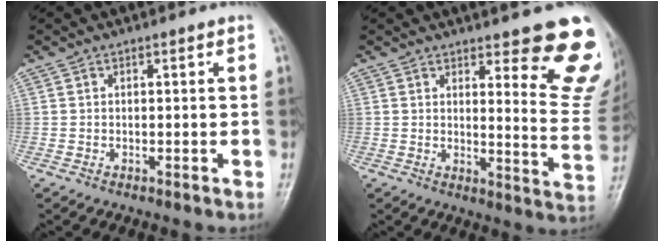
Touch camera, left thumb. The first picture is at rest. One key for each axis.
{"total": 14.1, "fx": 9.0, "fy": 3.8, "fz": 10.2, "tx": -0.074, "ty": -0.067, "tz": 0.099}